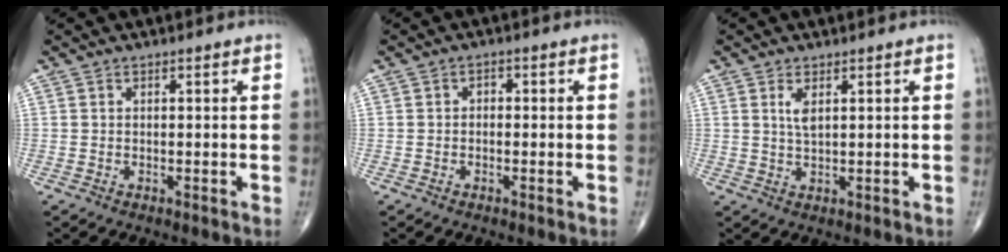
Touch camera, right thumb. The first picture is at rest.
{"total": 1.3, "force": [-0.3, 0.9, 0.8], "torque": [-0.005, 0.006, -0.009]}
{"total": 2.6, "force": [1.0, 0.9, 2.2], "torque": [-0.047, -0.006, 0.025]}